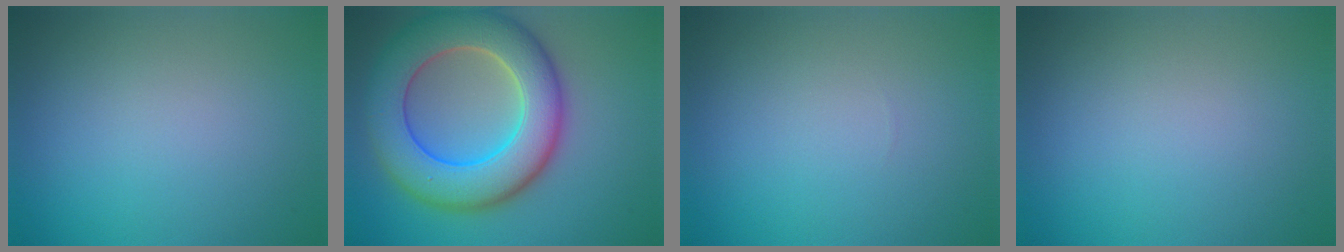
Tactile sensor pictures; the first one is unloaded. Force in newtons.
{"total": 11.0, "press": 11.0, "slide": 0.9}
{"total": 0.0}
{"total": 0.0}